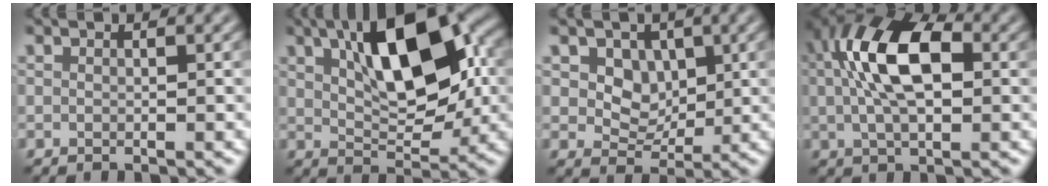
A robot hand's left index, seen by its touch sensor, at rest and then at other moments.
{"total": 10.3, "force": [3.1, 4.4, 8.8], "torque": [-0.137, 0.012, 0.044]}
{"total": 3.1, "force": [0.9, 2.5, 1.6], "torque": [-0.038, -0.014, 0.013]}
{"total": 8.4, "force": [1.2, 4.3, 7.2], "torque": [-0.136, 0.013, 0.014]}